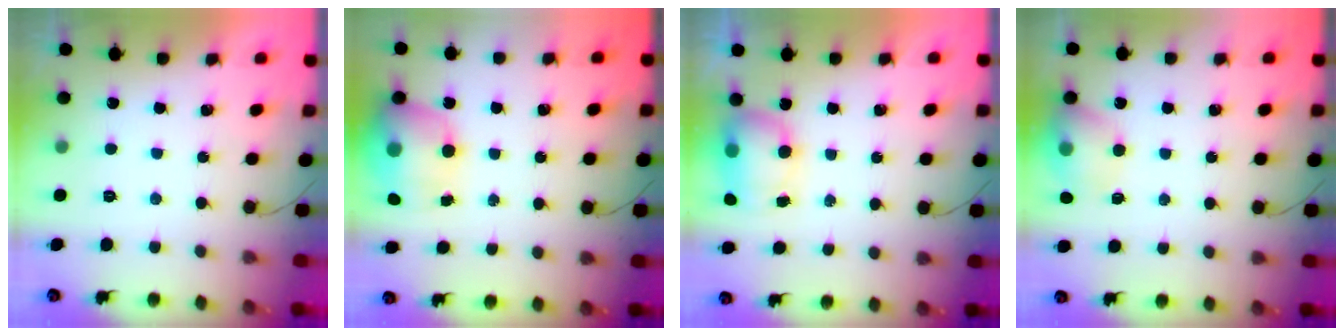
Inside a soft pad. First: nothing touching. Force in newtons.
{"total": 15.3, "press": 14.8, "slide": 3.9}
{"total": 7.0, "press": 6.9, "slide": 1.3}
{"total": 11.8, "press": 9.0, "slide": 7.6}